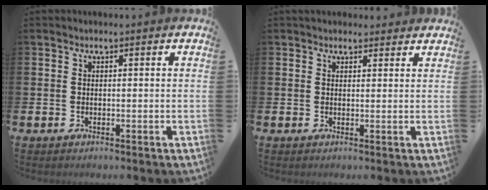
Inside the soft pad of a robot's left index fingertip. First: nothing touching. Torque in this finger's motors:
{"motor_torque": [1.02, -1.12, 0.09, 0.03]}